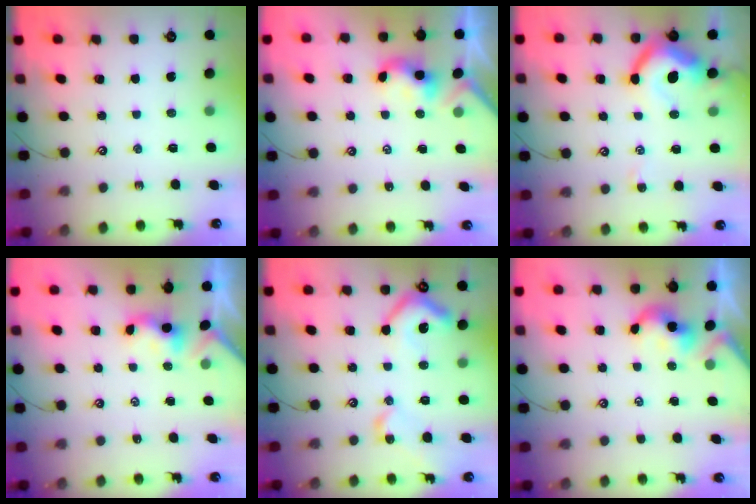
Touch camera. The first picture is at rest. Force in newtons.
{"total": 2.4, "press": 2.4, "slide": 0.2}
{"total": 9.3, "press": 9.2, "slide": 1.5}
{"total": 0.8, "press": 0.6, "slide": 0.4}
{"total": 12.0, "press": 11.9, "slide": 1.4}
{"total": 1.2, "press": 1.1, "slide": 0.3}